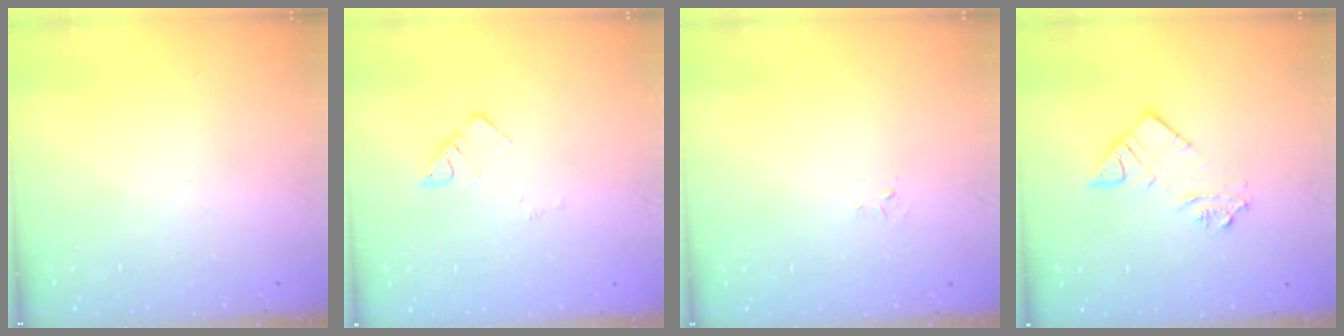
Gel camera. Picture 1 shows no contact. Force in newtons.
{"total": 3.6, "press": 3.6, "slide": 0.3}
{"total": 2.6, "press": 2.6, "slide": 0.4}
{"total": 9.8, "press": 9.7, "slide": 0.9}